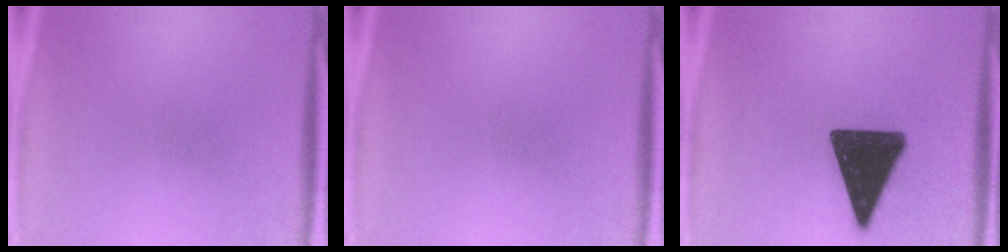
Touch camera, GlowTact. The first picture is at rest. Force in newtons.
{"total": 0.0}
{"total": 16.0}